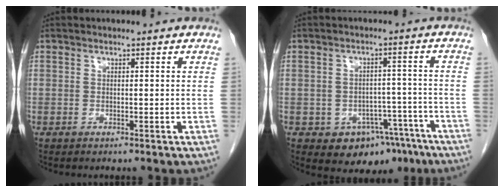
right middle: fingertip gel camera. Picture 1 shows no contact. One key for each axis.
{"total": 8.9, "fx": -5.6, "fy": 5.8, "fz": 3.6, "tx": -0.030, "ty": 0.024, "tz": -0.070}